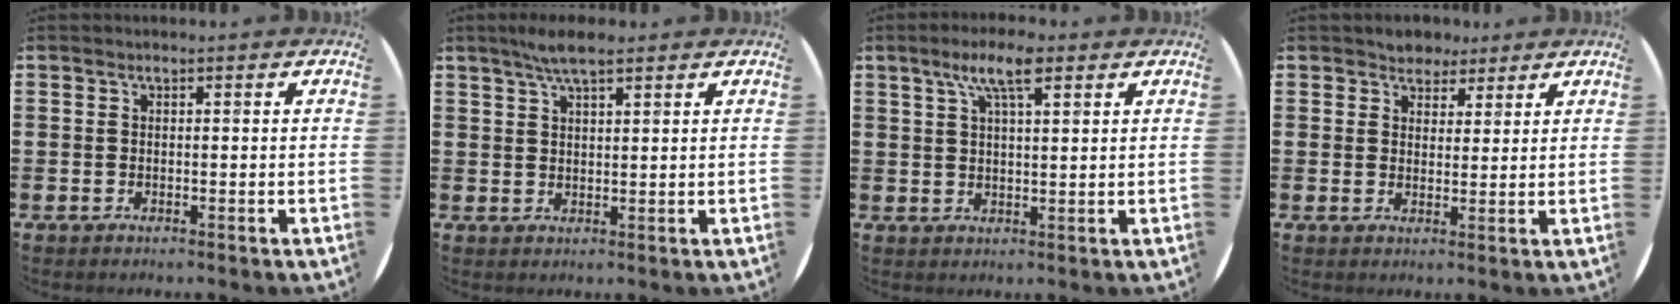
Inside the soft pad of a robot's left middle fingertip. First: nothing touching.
{"total": 4.2, "force": [3.2, 0.8, 2.6], "torque": [-0.056, 0.005, 0.057]}
{"total": 6.2, "force": [3.8, 1.7, 4.6], "torque": [-0.092, 0.008, 0.062]}
{"total": 3.1, "force": [2.7, 1.4, -0.1], "torque": [0.001, -0.001, 0.050]}